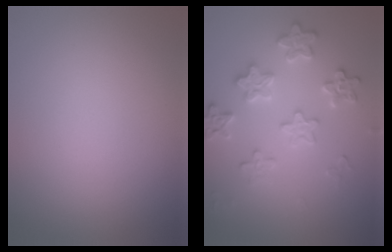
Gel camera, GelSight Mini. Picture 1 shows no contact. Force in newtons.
{"total": 3.6, "press": 3.5, "slide": 0.5}